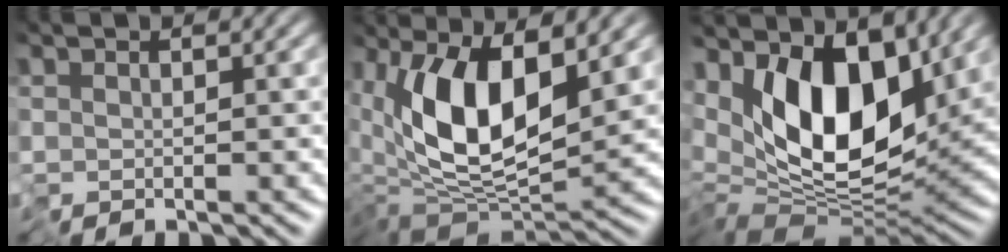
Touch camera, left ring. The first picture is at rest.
{"total": 8.4, "force": [2.3, 3.6, 7.2], "torque": [-0.140, -0.009, 0.041]}
{"total": 10.4, "force": [2.6, 5.1, 8.7], "torque": [-0.142, -0.004, 0.037]}